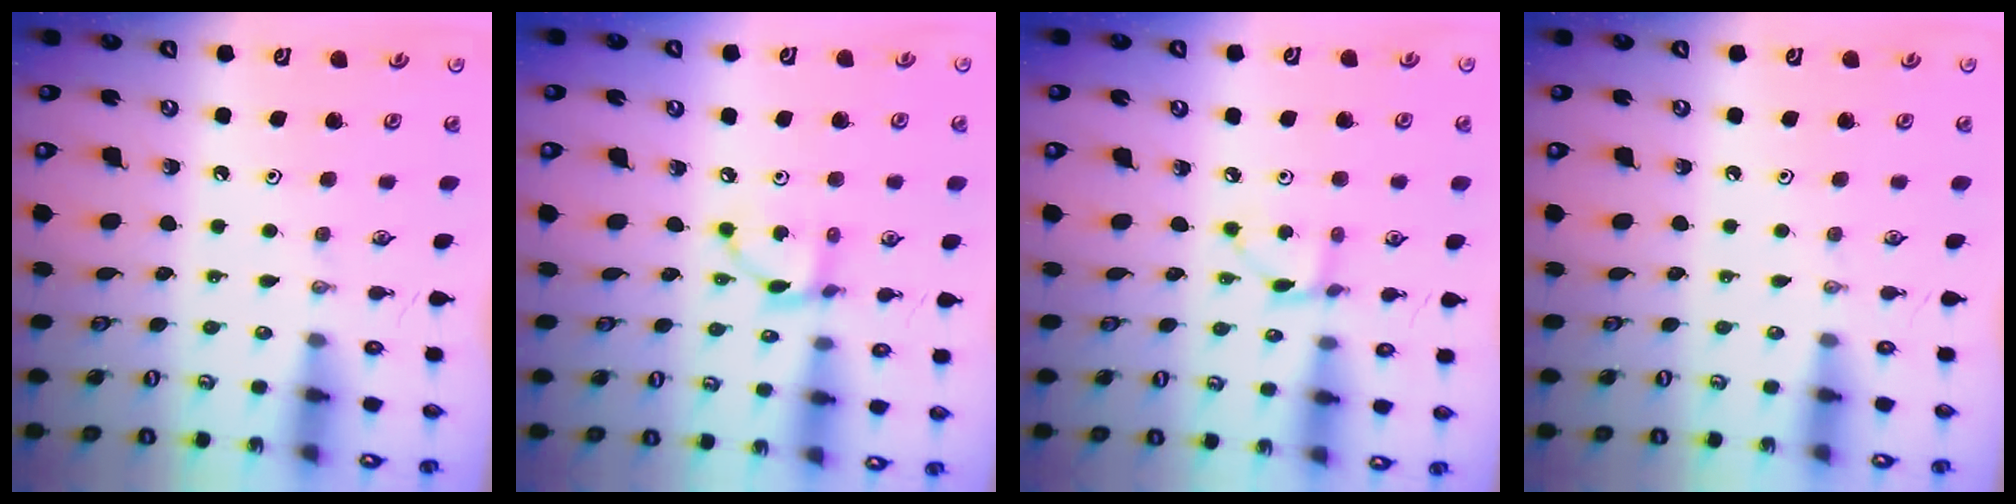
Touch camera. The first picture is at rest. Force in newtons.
{"total": 5.9, "press": 5.9, "slide": 0.2}
{"total": 2.9, "press": 2.9, "slide": 0.2}
{"total": 0.0}